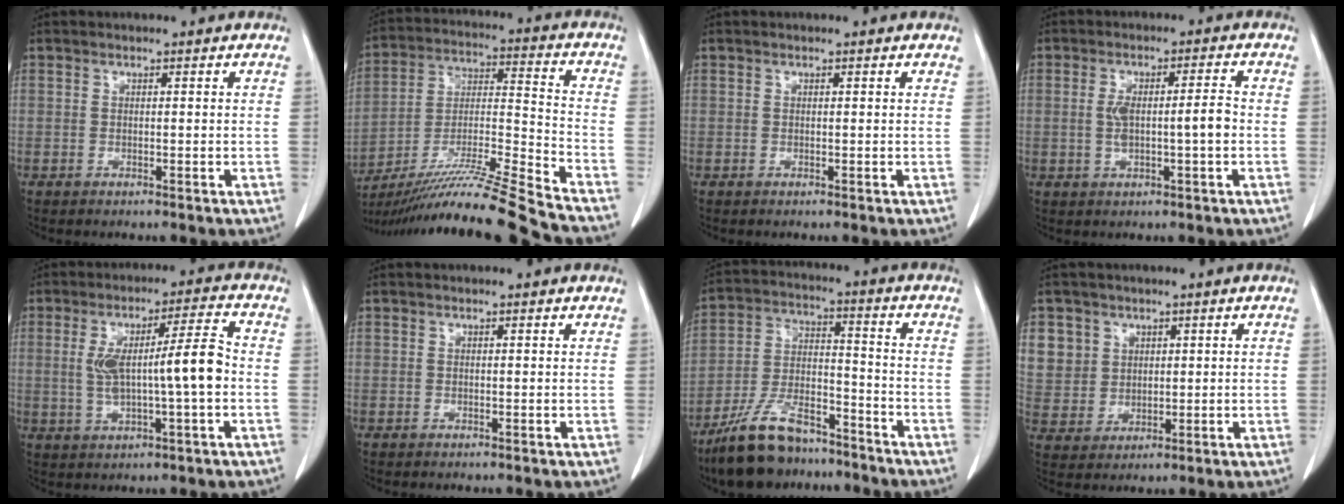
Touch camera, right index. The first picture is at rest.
{"total": 21.6, "force": [-18.8, -2.7, 10.3], "torque": [-0.185, -0.031, -0.324]}
{"total": 0.0}
{"total": 5.5, "force": [-0.4, 0.9, 5.4], "torque": [-0.108, 0.013, 0.000]}
{"total": 9.8, "force": [-0.3, 1.0, 9.7], "torque": [-0.173, 0.019, -0.002]}
{"total": 0.0}
{"total": 12.5, "force": [-9.8, 4.3, 6.4], "torque": [-0.136, -0.003, -0.184]}
{"total": 9.0, "force": [3.8, 8.1, 1.3], "torque": [-0.043, 0.016, 0.095]}